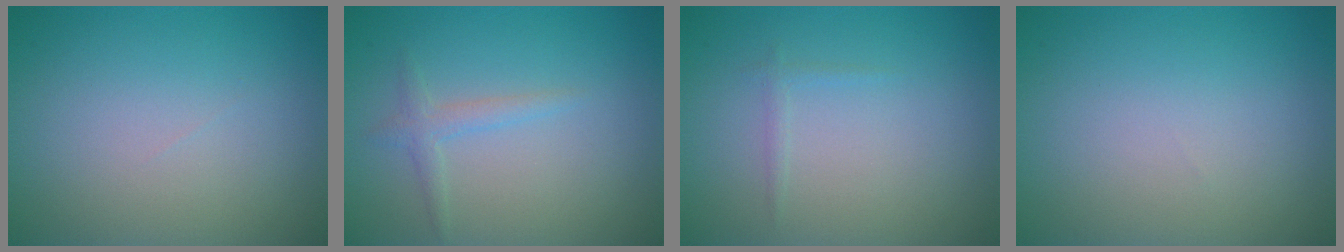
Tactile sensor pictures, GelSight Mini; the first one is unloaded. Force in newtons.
{"total": 1.5, "press": 1.5, "slide": 0.1}
{"total": 0.6, "press": 0.6, "slide": 0.0}
{"total": 0.0}